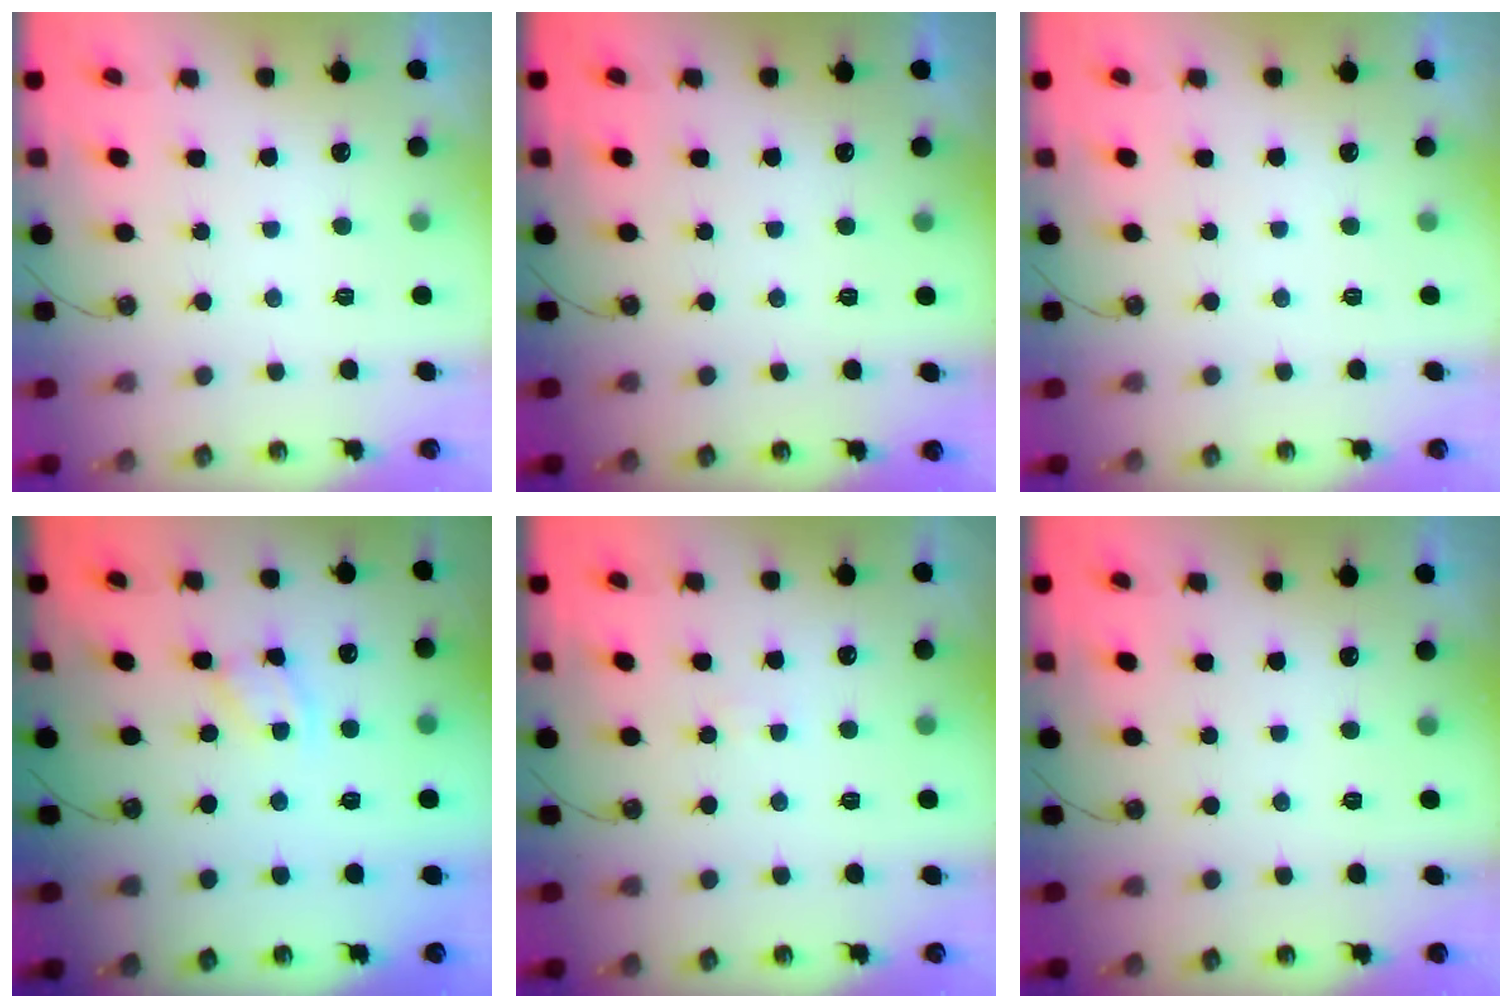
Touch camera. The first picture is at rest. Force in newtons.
{"total": 0.0}
{"total": 0.0}
{"total": 2.1, "press": 2.1, "slide": 0.4}
{"total": 1.0, "press": 1.0, "slide": 0.1}
{"total": 0.0}